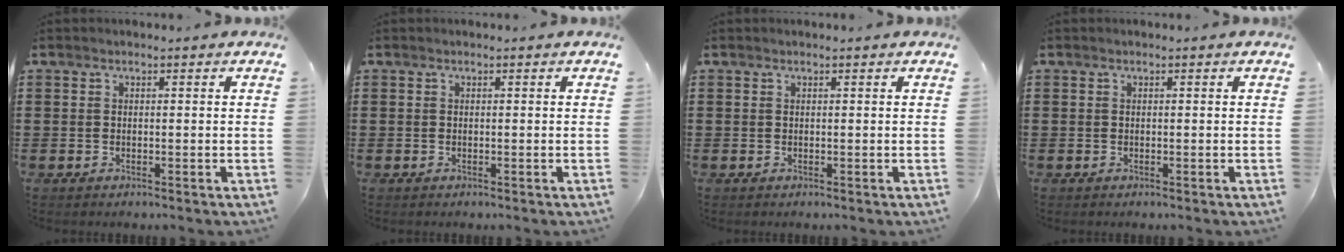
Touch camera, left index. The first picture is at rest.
{"total": 0.0}
{"total": 0.0}
{"total": 0.0}